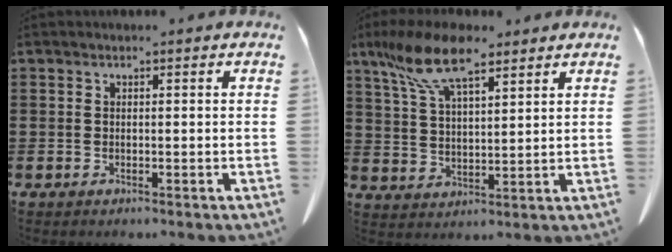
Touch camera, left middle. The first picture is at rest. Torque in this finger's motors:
{"motor_torque": [1.41, 0.73, 0.32, 0.21]}